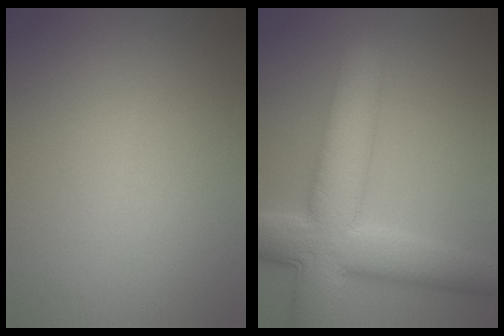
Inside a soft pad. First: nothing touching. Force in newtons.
{"total": 9.3, "press": 9.3, "slide": 0.3}